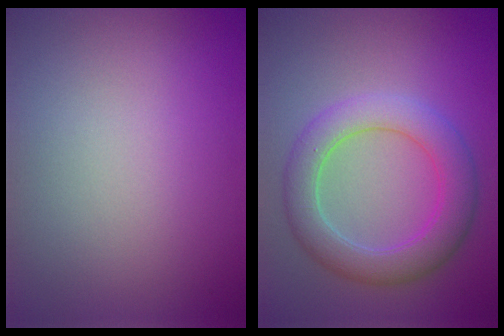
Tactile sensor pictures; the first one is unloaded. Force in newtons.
{"total": 5.3, "press": 5.3, "slide": 0.0}